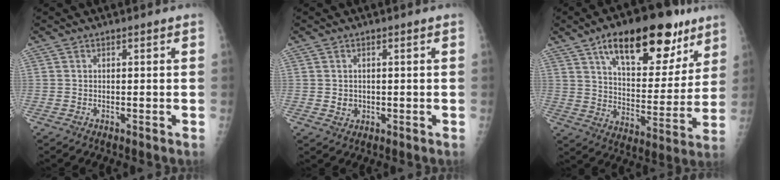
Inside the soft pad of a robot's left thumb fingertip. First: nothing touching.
{"total": 1.9, "force": [0.0, 1.7, 0.8], "torque": [-0.004, 0.000, 0.007]}
{"total": 22.8, "force": [13.2, 10.2, 15.4], "torque": [-0.183, -0.039, 0.209]}